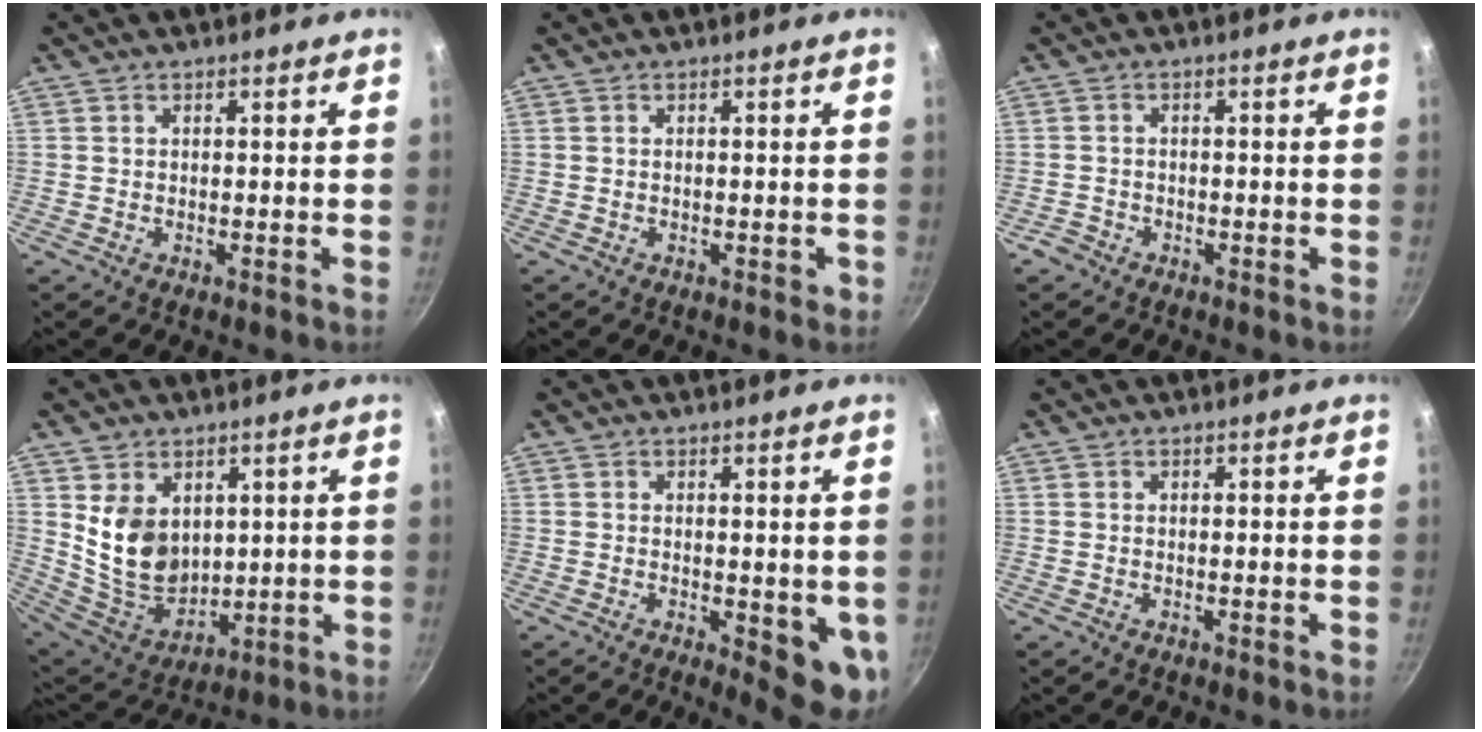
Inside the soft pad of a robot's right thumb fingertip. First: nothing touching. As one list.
[{"total": 1.0, "force": [-0.3, 0.6, 0.7], "torque": [-0.007, 0.004, -0.003]}, {"total": 1.7, "force": [-1.3, 1.2, 0.2], "torque": [-0.007, 0.016, -0.022]}, {"total": 12.8, "force": [3.3, 9.4, 8.0], "torque": [-0.114, -0.036, 0.084]}, {"total": 7.5, "force": [-0.7, 2.6, 7.0], "torque": [-0.071, -0.015, -0.004]}, {"total": 0.0}]